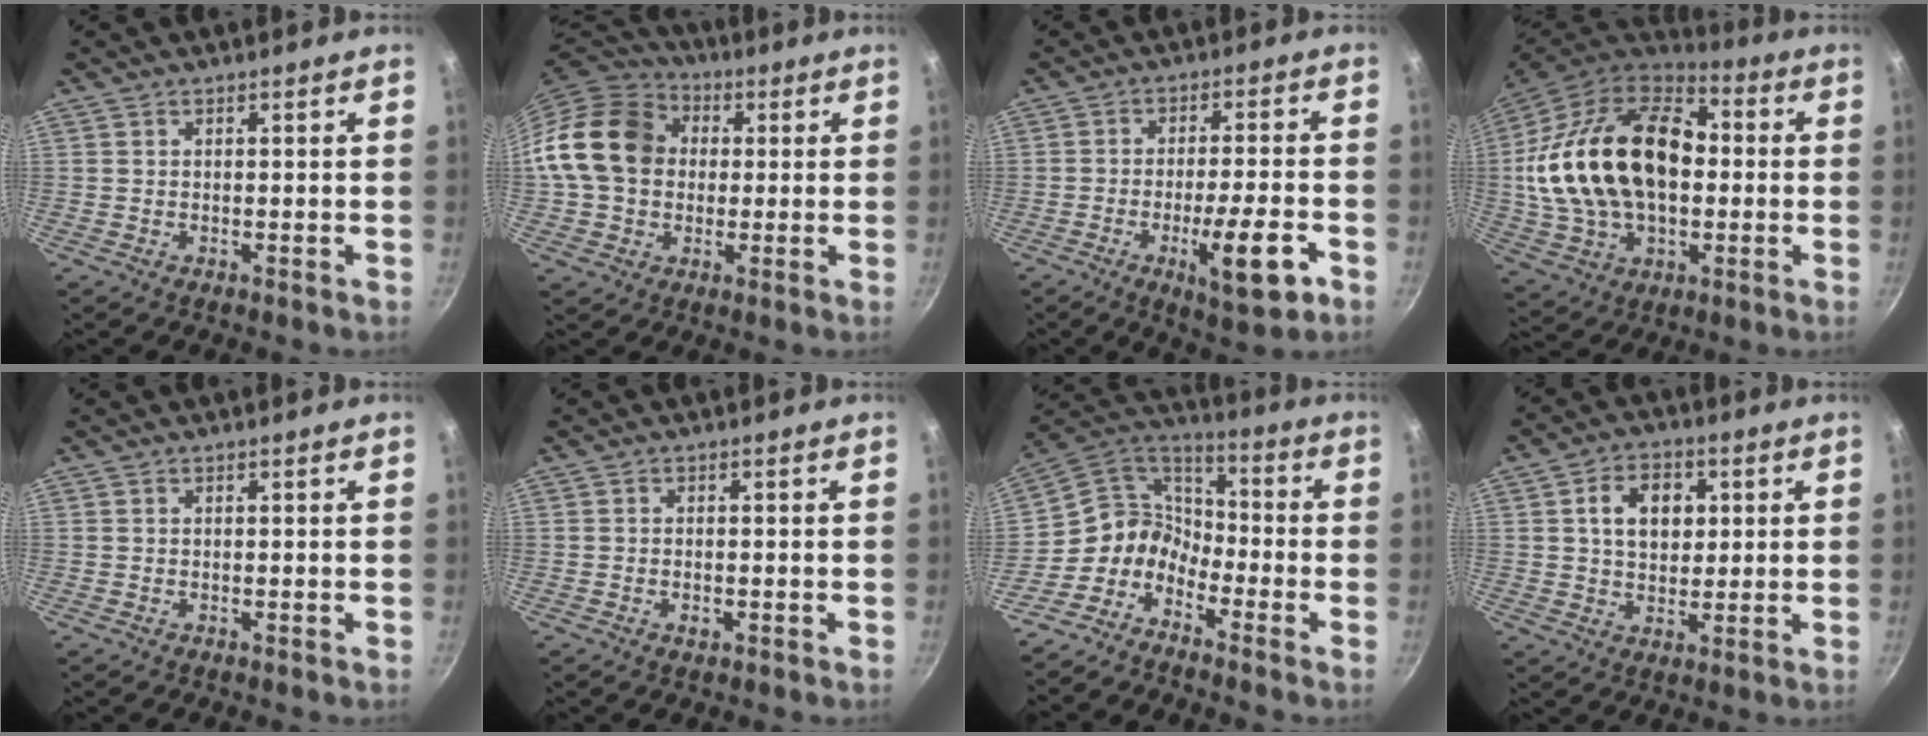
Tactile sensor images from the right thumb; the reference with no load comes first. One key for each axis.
{"total": 16.8, "fx": 1.9, "fy": 13.6, "fz": 9.7, "tx": -0.156, "ty": 0.032, "tz": 0.022}
{"total": 11.5, "fx": -4.7, "fy": 2.6, "fz": 10.2, "tx": -0.147, "ty": 0.017, "tz": -0.067}
{"total": 28.2, "fx": 1.3, "fy": 18.1, "fz": 21.6, "tx": -0.389, "ty": 0.036, "tz": 0.023}
{"total": 0.0}
{"total": 1.4, "fx": -0.5, "fy": 0.8, "fz": 1.0, "tx": -0.019, "ty": 0.001, "tz": -0.009}
{"total": 9.0, "fx": -5.2, "fy": 6.5, "fz": 3.5, "tx": -0.048, "ty": 0.074, "tz": -0.141}
{"total": 9.3, "fx": 2.1, "fy": 6.7, "fz": 6.1, "tx": -0.076, "ty": 0.002, "tz": 0.031}